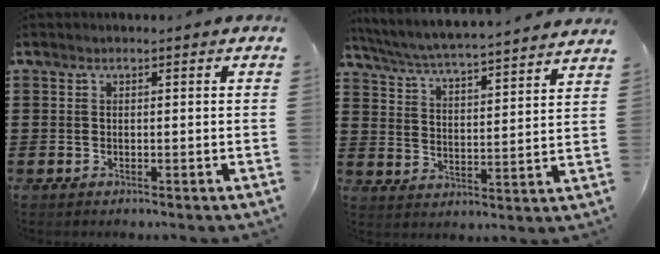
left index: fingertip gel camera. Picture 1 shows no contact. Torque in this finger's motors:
{"motor_torque": [2.14, 0.00, 0.32, 0.21]}